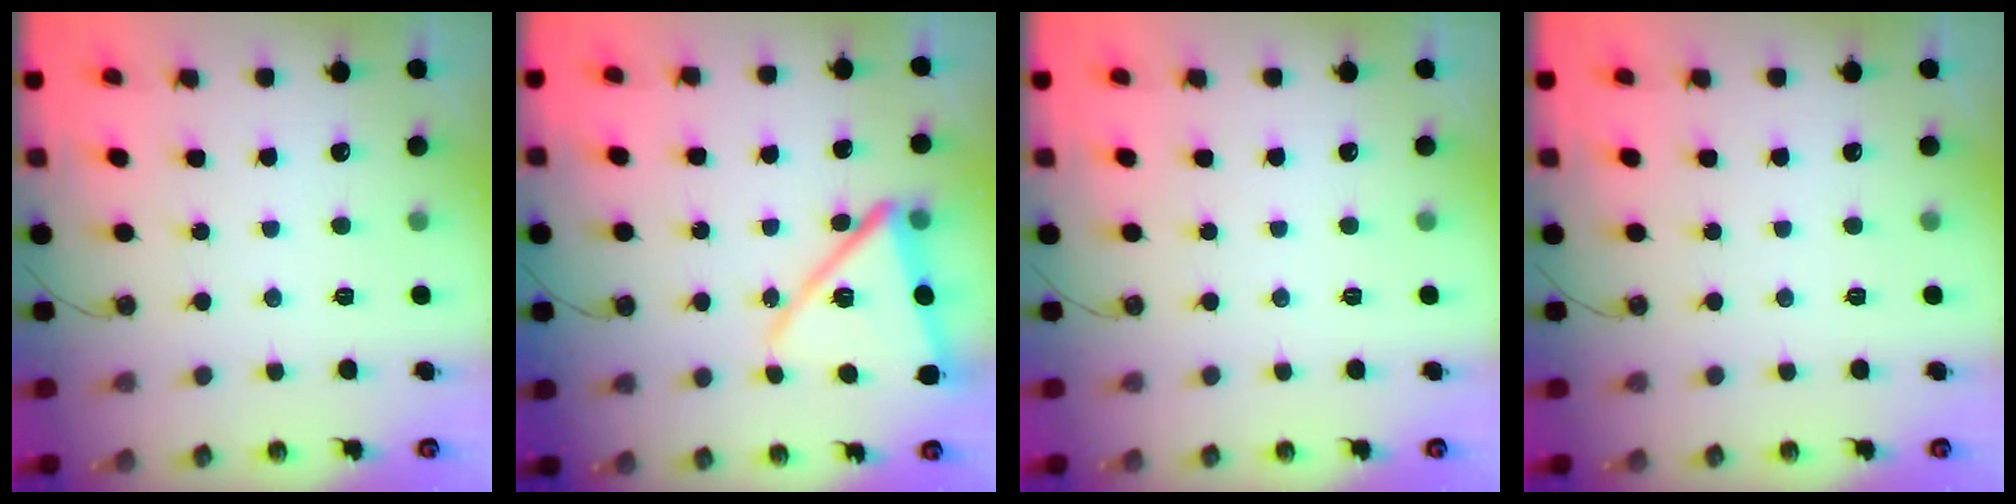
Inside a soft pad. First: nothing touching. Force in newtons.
{"total": 14.7, "press": 14.6, "slide": 1.4}
{"total": 0.0}
{"total": 0.0}